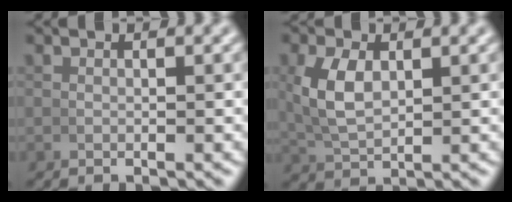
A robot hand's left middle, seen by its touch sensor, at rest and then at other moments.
{"total": 4.0, "force": [1.0, 2.2, 3.1], "torque": [-0.075, -0.004, 0.030]}